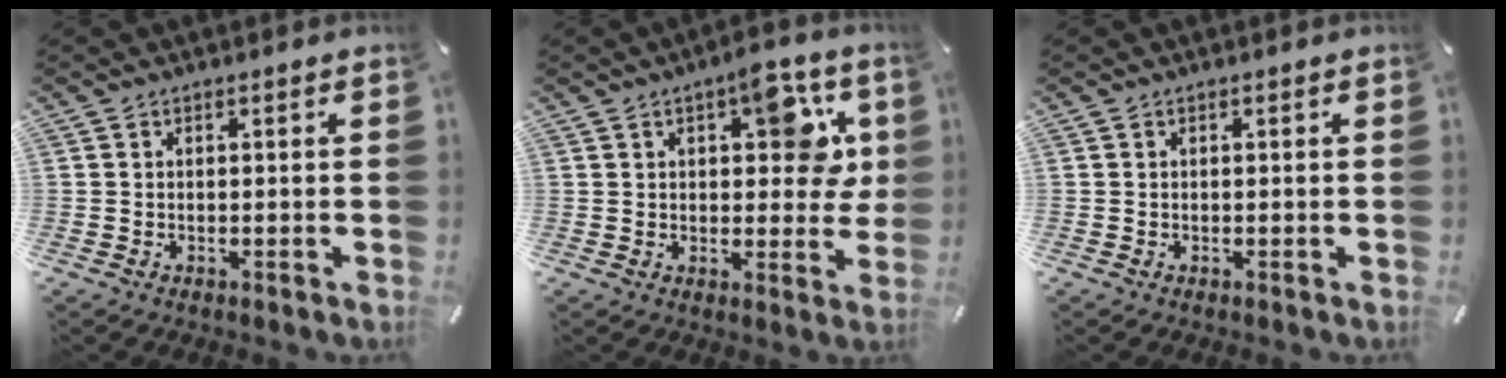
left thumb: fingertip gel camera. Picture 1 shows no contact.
{"total": 12.2, "force": [3.4, 6.8, 9.6], "torque": [-0.111, -0.010, 0.053]}
{"total": 0.0}